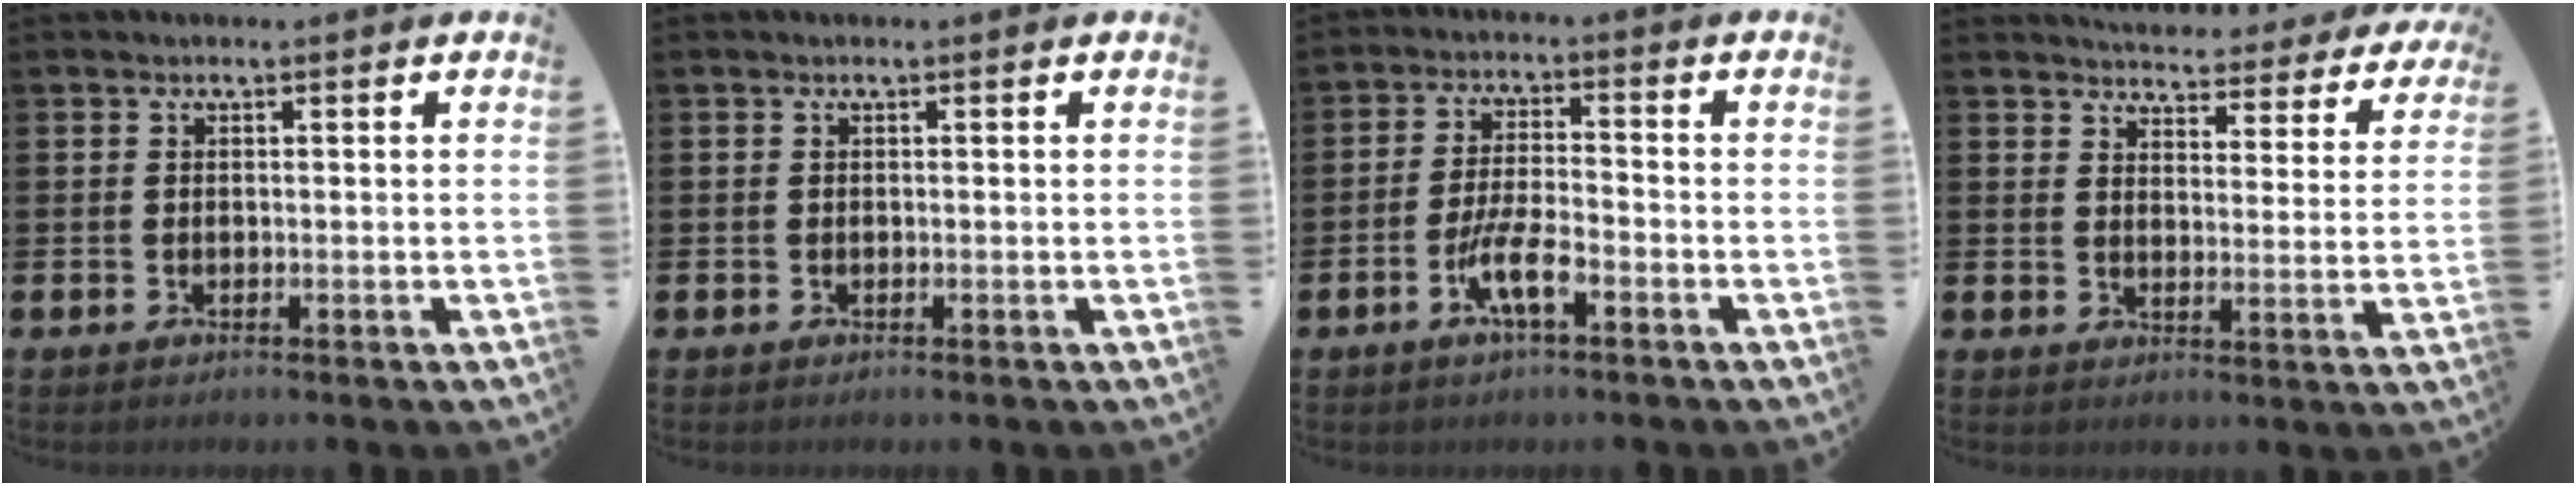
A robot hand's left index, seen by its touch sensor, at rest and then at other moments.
{"total": 0.0}
{"total": 5.6, "force": [-2.6, 1.3, 4.8], "torque": [-0.102, -0.001, -0.049]}
{"total": 4.4, "force": [4.3, 0.7, 0.3], "torque": [-0.016, -0.041, 0.070]}